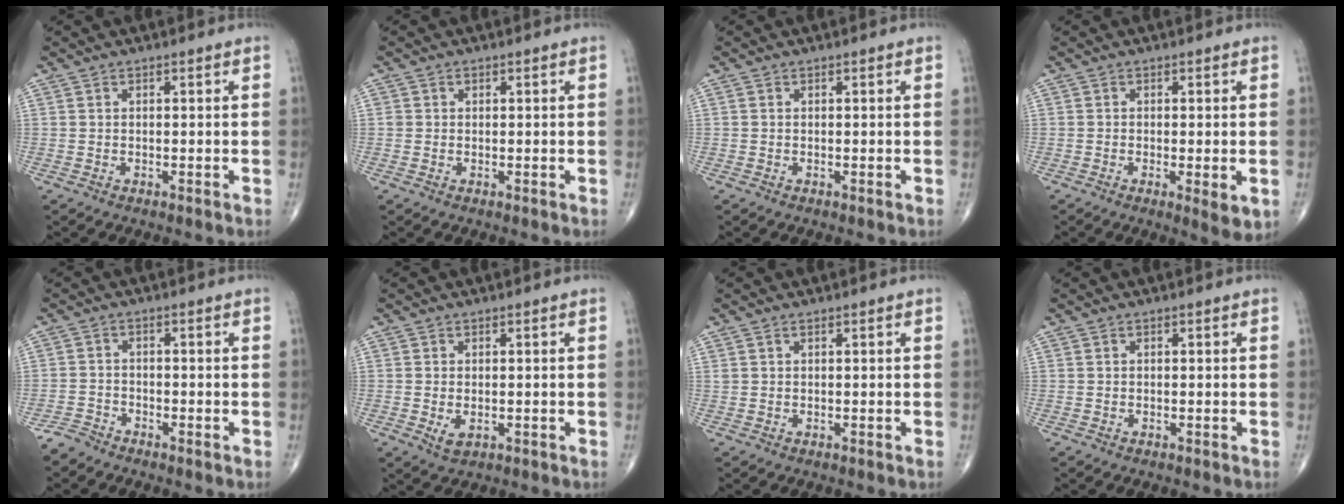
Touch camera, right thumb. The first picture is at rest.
{"total": 0.8, "force": [0.2, 0.8, 0.1], "torque": [0.005, 0.002, 0.002]}
{"total": 0.0}
{"total": 4.2, "force": [-1.0, 1.1, 3.9], "torque": [-0.064, -0.013, -0.017]}
{"total": 2.6, "force": [-2.4, 0.8, 0.0], "torque": [0.002, -0.003, -0.054]}
{"total": 2.5, "force": [-0.4, 1.6, 1.9], "torque": [-0.032, -0.005, -0.001]}
{"total": 0.6, "force": [0.5, 0.3, 0.4], "torque": [-0.007, 0.007, 0.011]}
{"total": 0.0}